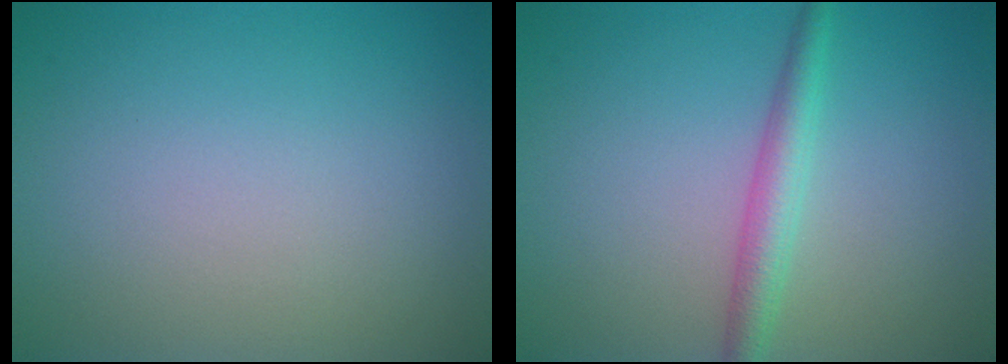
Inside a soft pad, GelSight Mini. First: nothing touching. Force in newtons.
{"total": 2.7, "press": 2.7, "slide": 0.0}